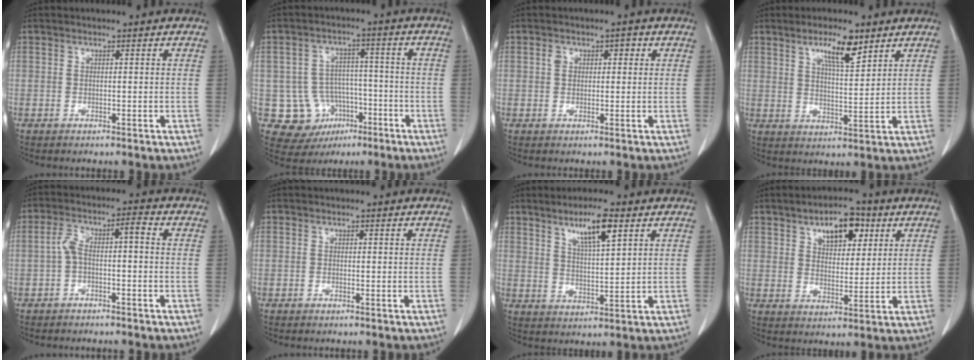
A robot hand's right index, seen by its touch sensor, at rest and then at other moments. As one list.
[{"total": 9.7, "force": [-3.4, 8.8, 2.6], "torque": [-0.046, 0.023, -0.039]}, {"total": 2.6, "force": [0.8, 1.9, 1.5], "torque": [-0.024, 0.017, 0.013]}, {"total": 6.7, "force": [4.3, 1.3, 5.0], "torque": [-0.089, -0.001, 0.075]}, {"total": 5.1, "force": [-0.7, 1.5, 4.8], "torque": [-0.099, 0.035, -0.013]}, {"total": 0.0}, {"total": 7.1, "force": [4.1, 0.8, 5.8], "torque": [-0.105, -0.001, 0.073]}, {"total": 8.0, "force": [4.0, 3.9, 5.7], "torque": [-0.084, 0.009, 0.064]}]